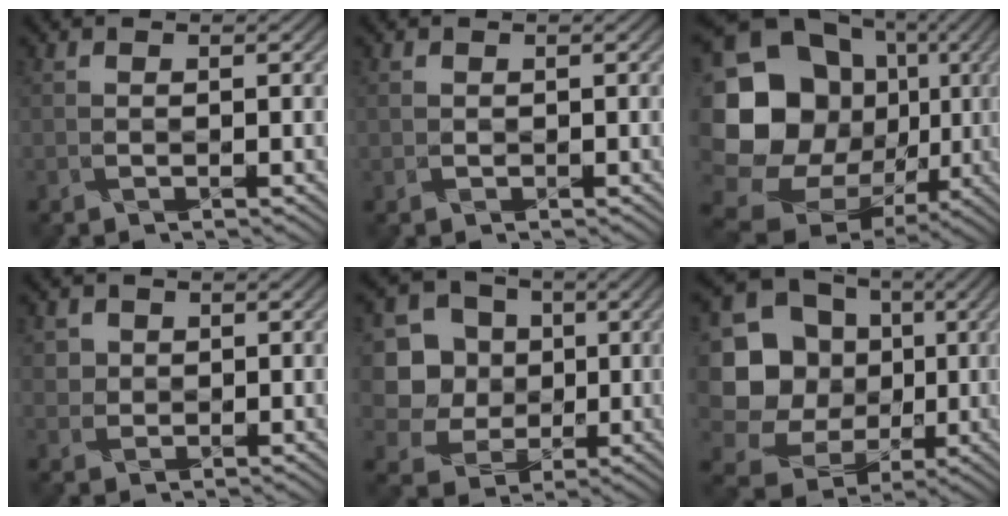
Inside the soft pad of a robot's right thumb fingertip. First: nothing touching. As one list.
[{"total": 0.7, "force": [0.2, 0.6, 0.2], "torque": [-0.003, -0.003, 0.007]}, {"total": 20.3, "force": [0.3, 18.0, 9.4], "torque": [-0.239, -0.019, 0.020]}, {"total": 1.8, "force": [0.9, 1.4, -0.5], "torque": [0.012, -0.007, 0.018]}, {"total": 7.1, "force": [0.8, 6.8, 1.8], "torque": [-0.056, -0.008, 0.003]}, {"total": 14.1, "force": [1.0, 13.3, 4.6], "torque": [-0.176, 0.003, 0.020]}]